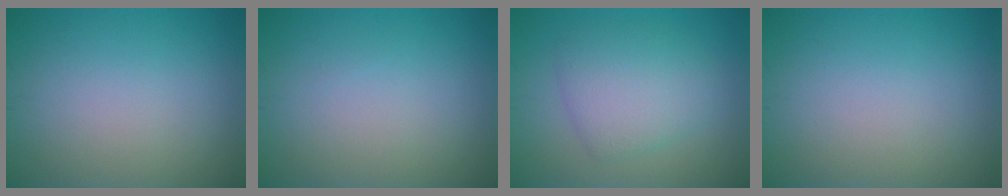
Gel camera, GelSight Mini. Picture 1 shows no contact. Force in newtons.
{"total": 0.0}
{"total": 4.4, "press": 4.4, "slide": 0.2}
{"total": 0.0}